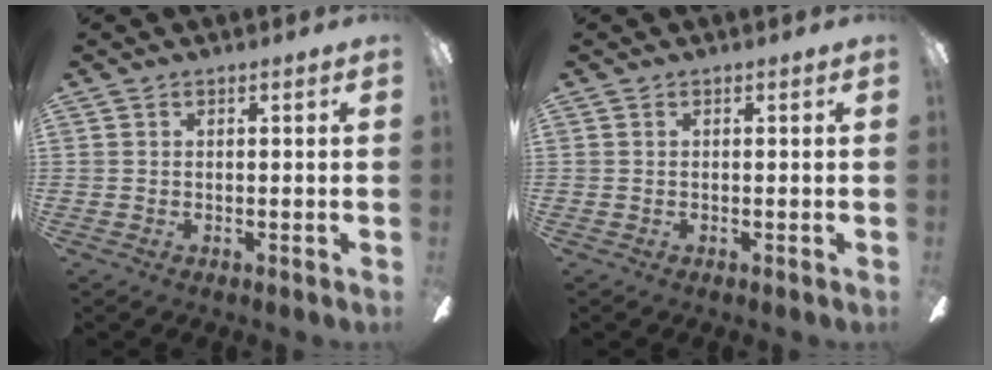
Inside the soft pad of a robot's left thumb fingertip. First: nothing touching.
{"total": 0.0}